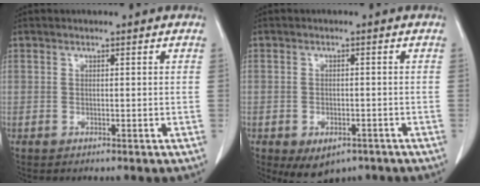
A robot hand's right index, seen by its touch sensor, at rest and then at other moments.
{"total": 5.6, "force": [-3.4, 3.3, 2.8], "torque": [-0.039, -0.003, -0.040]}